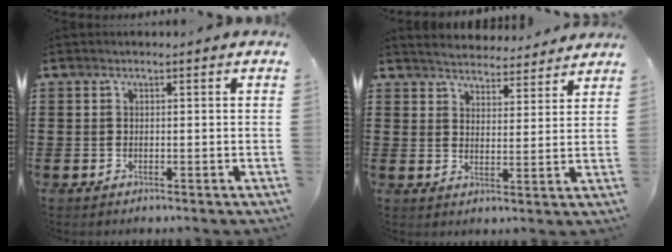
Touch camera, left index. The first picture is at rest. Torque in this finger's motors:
{"motor_torque": [0.02, -0.17, 0.00, -0.07]}